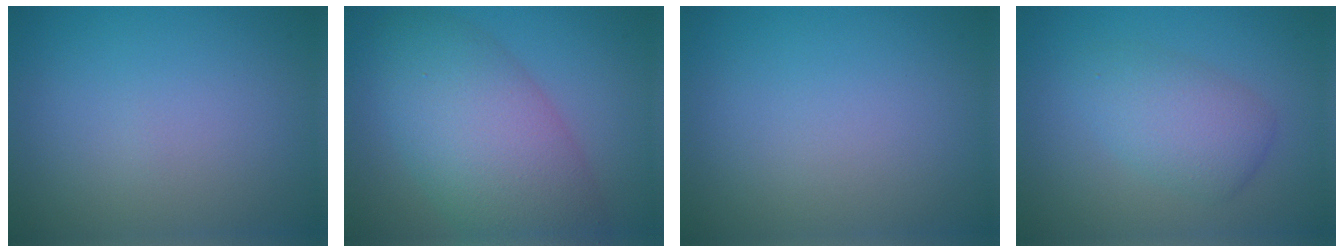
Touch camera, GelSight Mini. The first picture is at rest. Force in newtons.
{"total": 9.1, "press": 9.1, "slide": 0.3}
{"total": 0.0}
{"total": 3.5, "press": 3.5, "slide": 0.1}